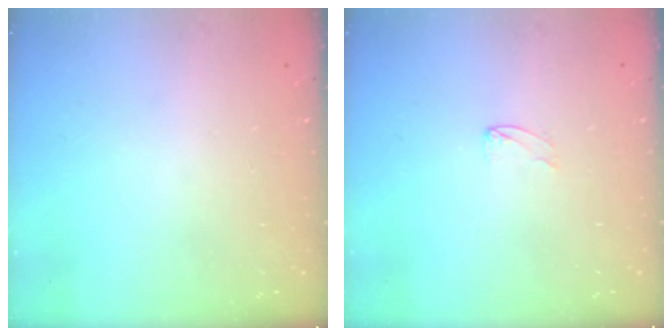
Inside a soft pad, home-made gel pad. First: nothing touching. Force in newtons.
{"total": 2.7, "press": 2.7, "slide": 0.2}